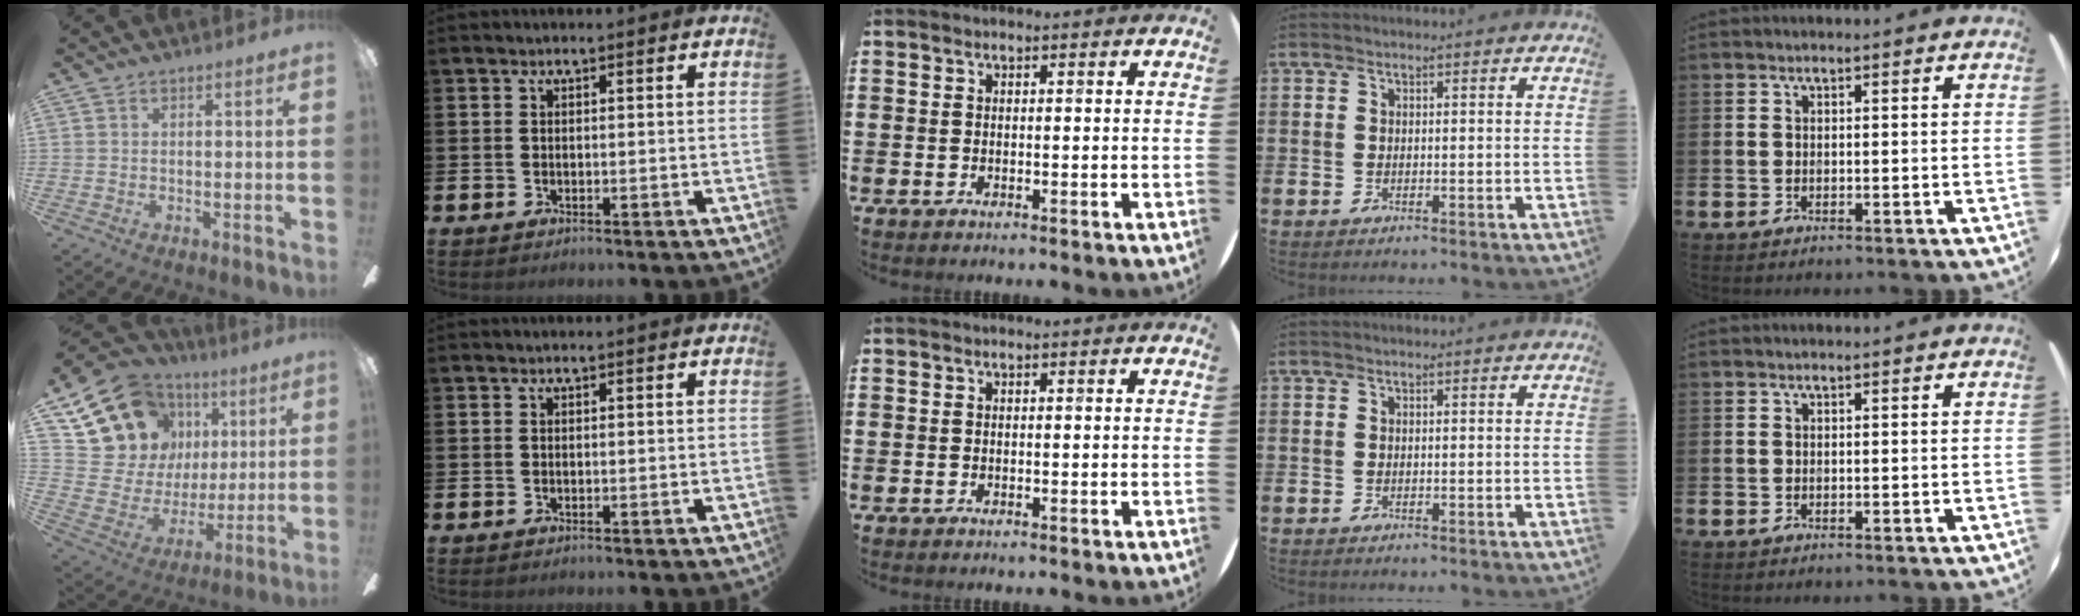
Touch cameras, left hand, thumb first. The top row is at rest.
{"thumb": {"total": 17.3, "force": [9.2, 13.7, 5.2], "torque": [-0.112, -0.048, 0.193]}}